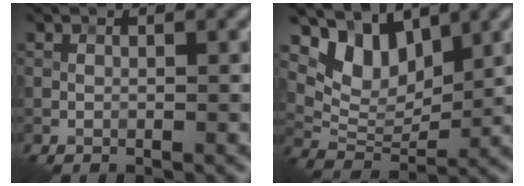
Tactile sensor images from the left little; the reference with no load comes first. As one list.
[{"total": 6.1, "force": [4.0, 3.4, 3.2], "torque": [-0.060, -0.009, 0.070]}]